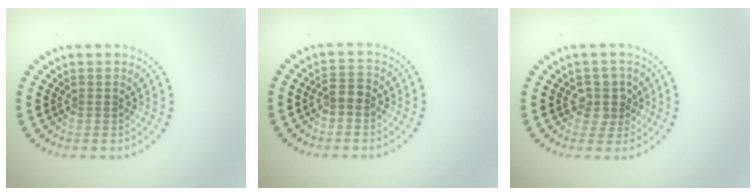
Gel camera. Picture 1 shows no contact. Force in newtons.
{"total": 1.5, "press": 1.4, "slide": 0.5}
{"total": 2.3, "press": 1.9, "slide": 1.3}